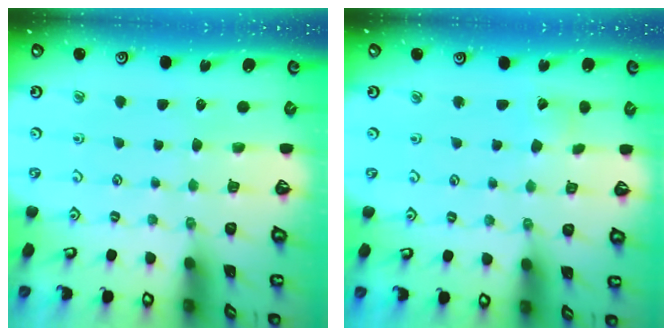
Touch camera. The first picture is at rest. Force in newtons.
{"total": 4.2, "press": 4.2, "slide": 0.2}